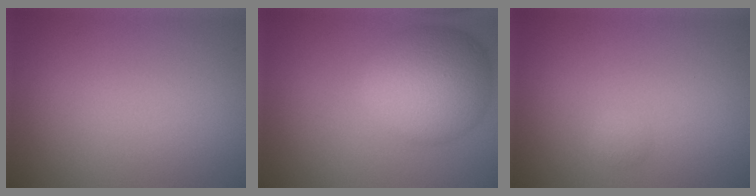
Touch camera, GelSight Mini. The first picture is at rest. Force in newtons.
{"total": 7.9, "press": 7.9, "slide": 0.1}
{"total": 0.6, "press": 0.6, "slide": 0.1}